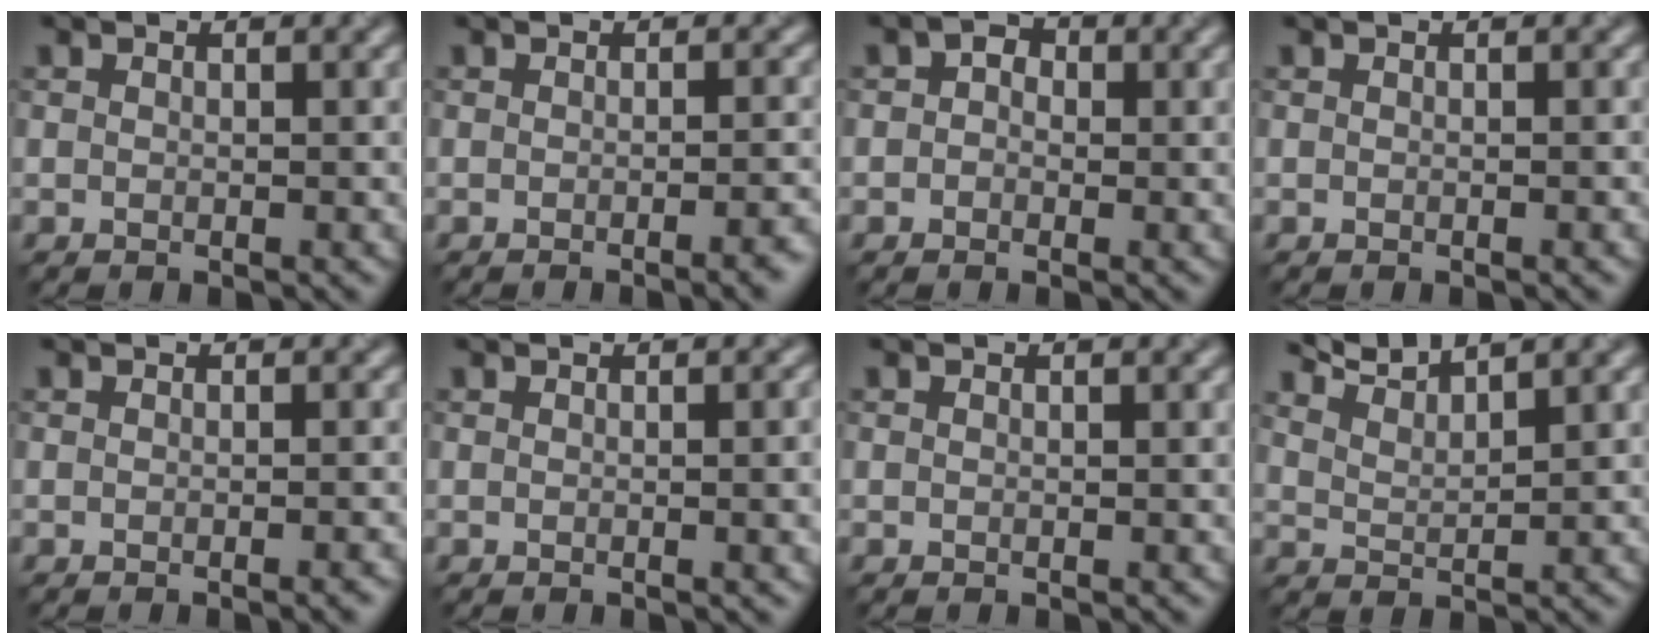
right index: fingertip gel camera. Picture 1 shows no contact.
{"total": 3.4, "force": [-1.4, 1.0, 2.9], "torque": [-0.018, 0.004, -0.022]}
{"total": 1.7, "force": [0.0, 1.5, 0.8], "torque": [-0.003, 0.003, -0.016]}
{"total": 0.7, "force": [-0.3, 0.2, 0.6], "torque": [-0.003, 0.000, -0.006]}
{"total": 1.5, "force": [-0.7, 0.4, 1.3], "torque": [-0.008, -0.001, -0.013]}
{"total": 3.2, "force": [-0.2, 1.1, 3.0], "torque": [-0.021, 0.006, -0.006]}
{"total": 0.0}
{"total": 3.1, "force": [3.0, 0.3, 0.9], "torque": [-0.014, 0.005, 0.059]}